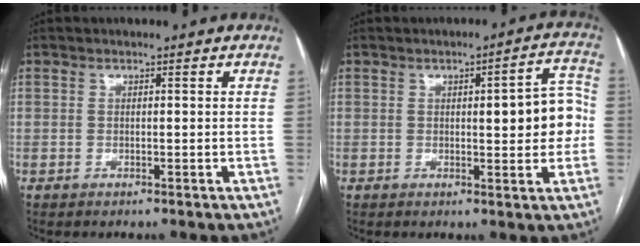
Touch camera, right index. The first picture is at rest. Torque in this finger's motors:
{"motor_torque": [0.62, 0.03, 0.20, 0.06]}